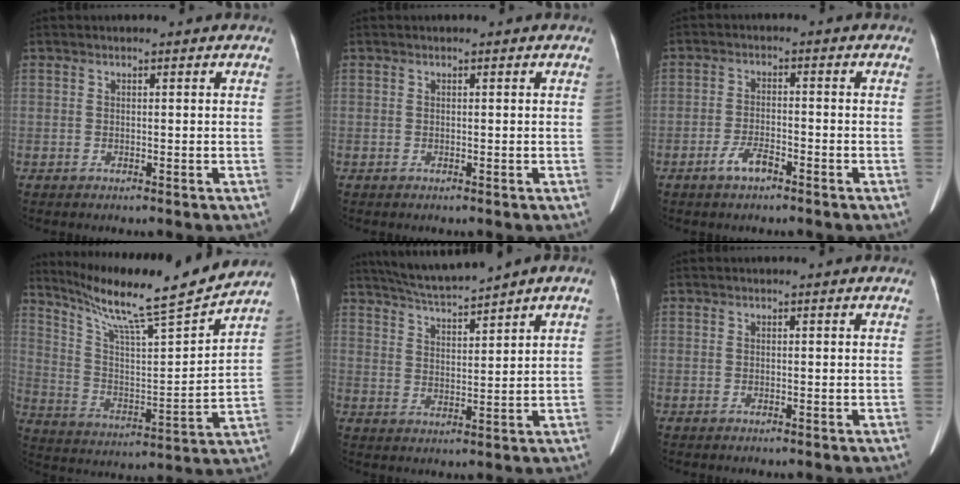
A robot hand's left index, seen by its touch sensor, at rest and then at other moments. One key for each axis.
{"total": 0.0}
{"total": 3.6, "fx": -2.5, "fy": 1.1, "fz": 2.3, "tx": -0.050, "ty": 0.002, "tz": -0.047}
{"total": 18.2, "fx": 16.0, "fy": -1.1, "fz": 8.6, "tx": -0.153, "ty": -0.020, "tz": 0.261}
{"total": 7.1, "fx": 6.2, "fy": -0.8, "fz": 3.3, "tx": -0.059, "ty": 0.007, "tz": 0.115}
{"total": 0.0}